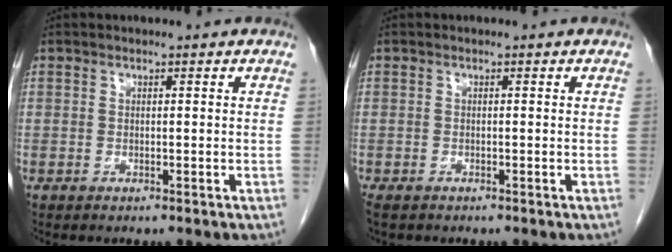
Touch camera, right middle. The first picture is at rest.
{"total": 1.8, "force": [-1.4, 0.8, 0.7], "torque": [-0.017, -0.004, -0.020]}